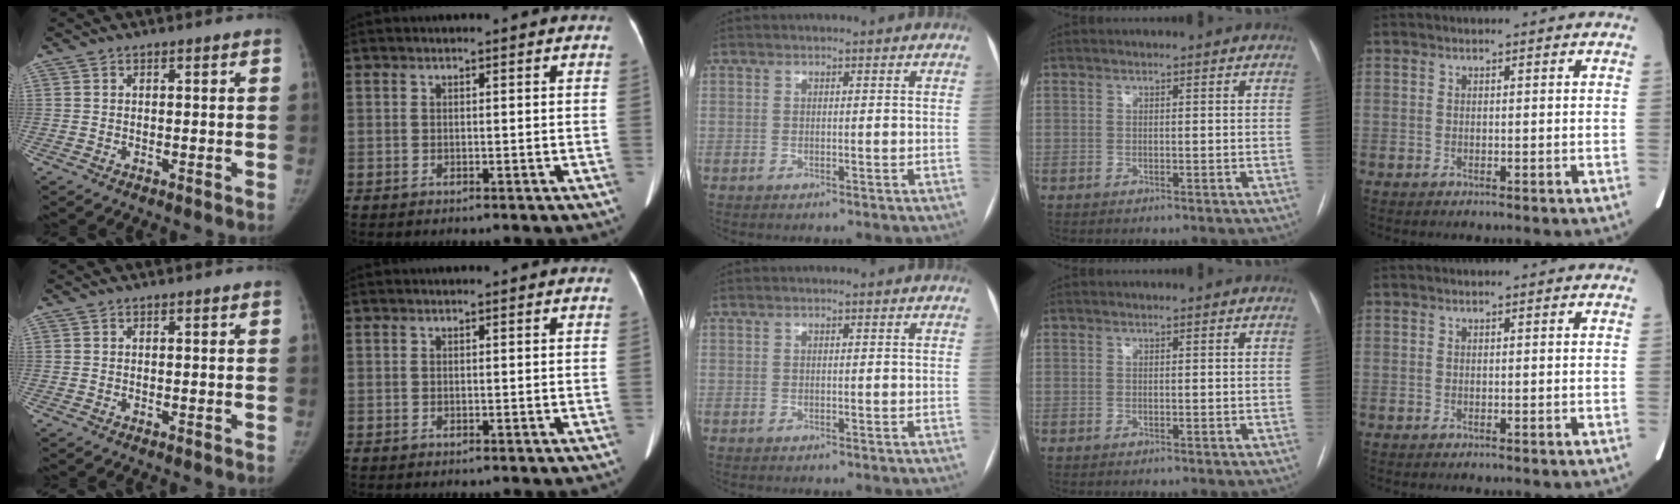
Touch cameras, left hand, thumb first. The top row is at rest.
{}